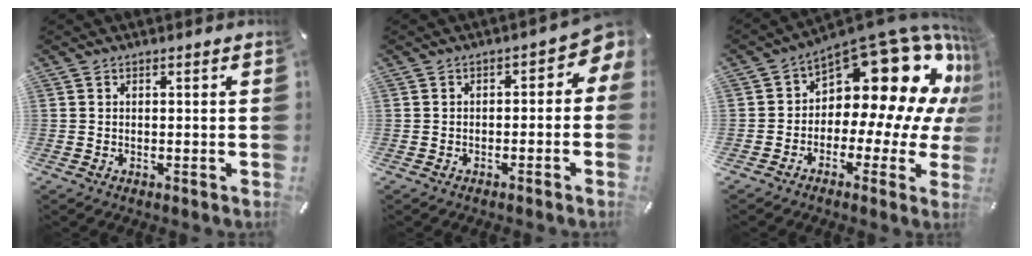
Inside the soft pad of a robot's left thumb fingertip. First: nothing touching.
{"total": 3.9, "force": [-0.5, 2.6, 2.9], "torque": [-0.034, -0.003, -0.018]}
{"total": 21.1, "force": [9.4, 11.4, 15.0], "torque": [-0.207, -0.086, 0.162]}